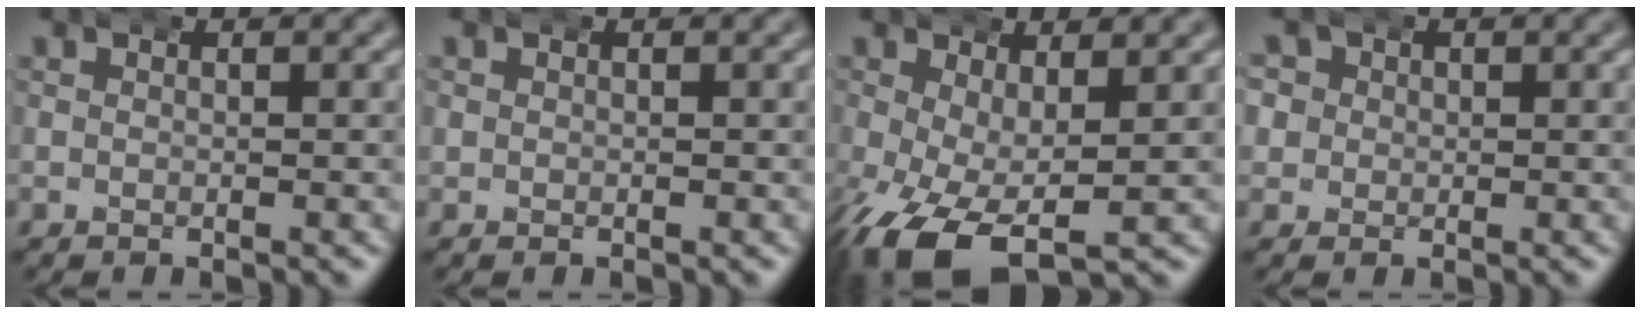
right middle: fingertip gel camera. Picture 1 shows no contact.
{"total": 0.0}
{"total": 7.5, "force": [-4.0, 3.9, 5.0], "torque": [-0.132, -0.051, -0.040]}
{"total": 3.4, "force": [0.4, 3.2, 1.1], "torque": [-0.040, -0.006, 0.005]}